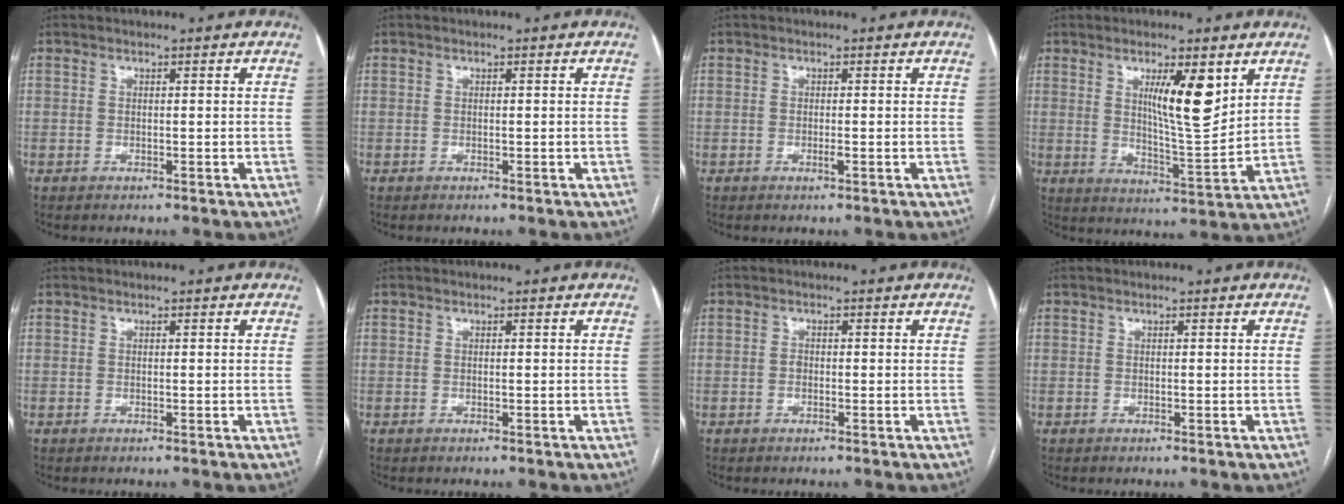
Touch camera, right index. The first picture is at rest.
{"total": 0.0}
{"total": 0.8, "force": [-0.2, 0.1, 0.7], "torque": [-0.016, 0.000, -0.001]}
{"total": 9.4, "force": [4.1, 1.4, 8.3], "torque": [-0.137, -0.013, 0.070]}
{"total": 0.0}
{"total": 0.0}
{"total": 0.7, "force": [-0.2, 0.5, 0.5], "torque": [-0.008, 0.004, -0.003]}
{"total": 0.0}